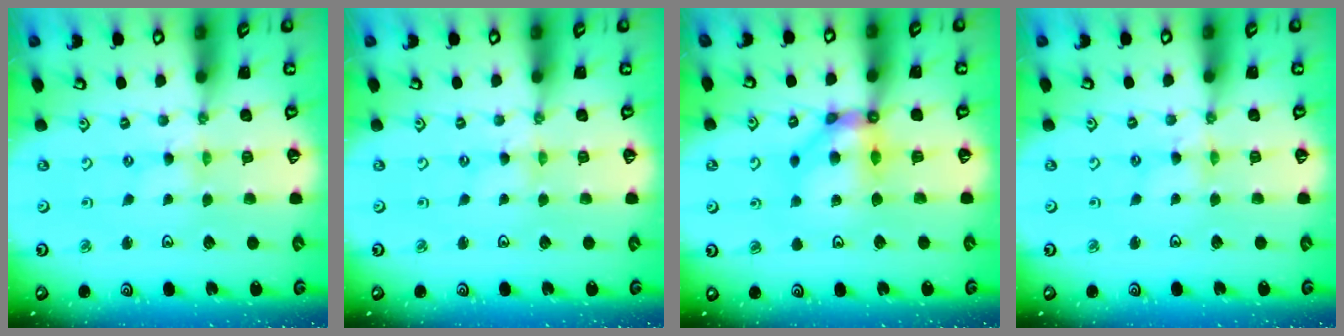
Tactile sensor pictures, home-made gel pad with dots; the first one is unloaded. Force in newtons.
{"total": 0.0}
{"total": 9.1, "press": 9.0, "slide": 1.1}
{"total": 2.3, "press": 2.3, "slide": 0.3}